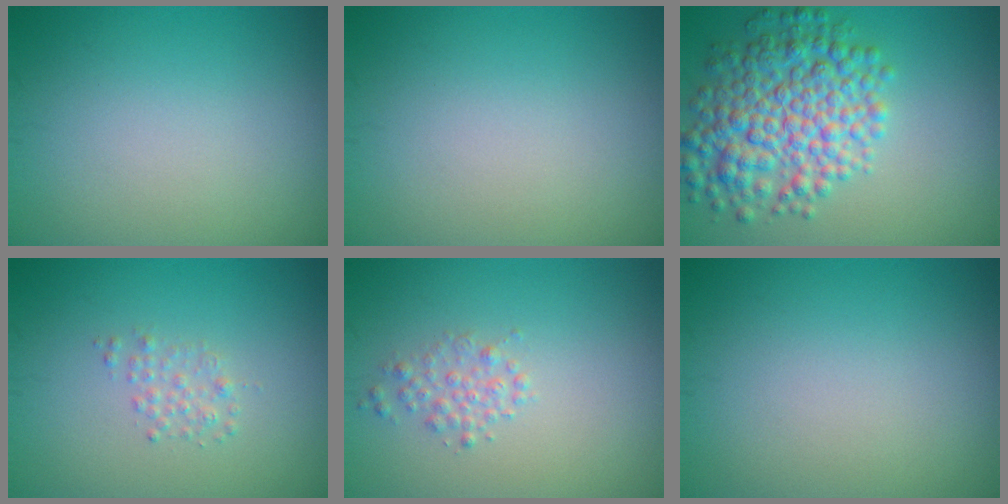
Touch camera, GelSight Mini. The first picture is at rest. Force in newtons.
{"total": 0.0}
{"total": 7.5, "press": 7.5, "slide": 0.1}
{"total": 1.2, "press": 1.2, "slide": 0.0}
{"total": 1.5, "press": 1.5, "slide": 0.1}
{"total": 0.0}